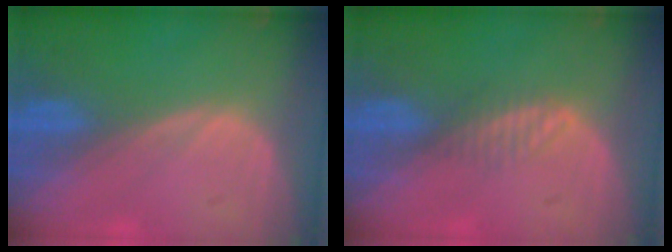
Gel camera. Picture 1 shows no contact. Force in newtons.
{"total": 2.0, "press": 1.8, "slide": 0.8}